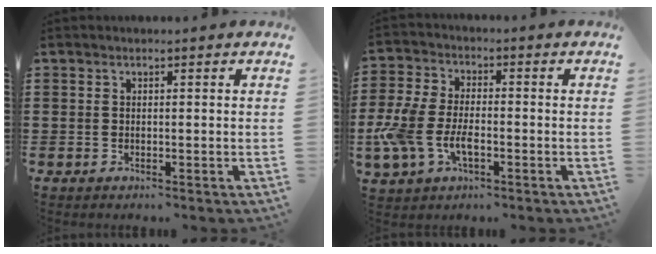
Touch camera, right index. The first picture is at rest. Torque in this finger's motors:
{"motor_torque": [1.86, -0.28, 0.47, 0.21]}